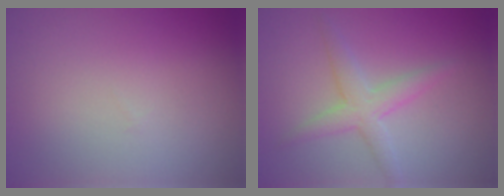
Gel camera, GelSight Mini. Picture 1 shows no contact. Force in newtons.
{"total": 2.8, "press": 2.8, "slide": 0.0}